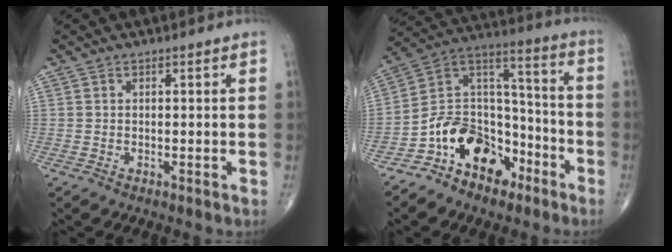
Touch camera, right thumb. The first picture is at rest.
{"total": 15.2, "force": [-8.7, 9.8, 7.8], "torque": [-0.100, 0.099, -0.160]}